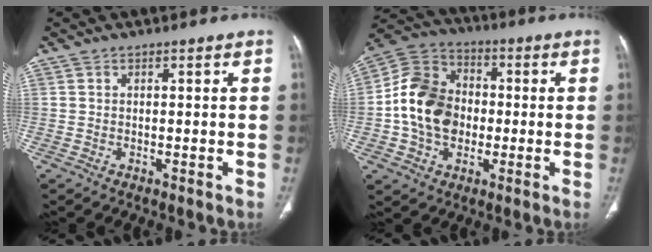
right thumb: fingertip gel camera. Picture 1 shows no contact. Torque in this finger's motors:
{"motor_torque": [1.62, 1.42, 1.16, -0.71, 0.15]}